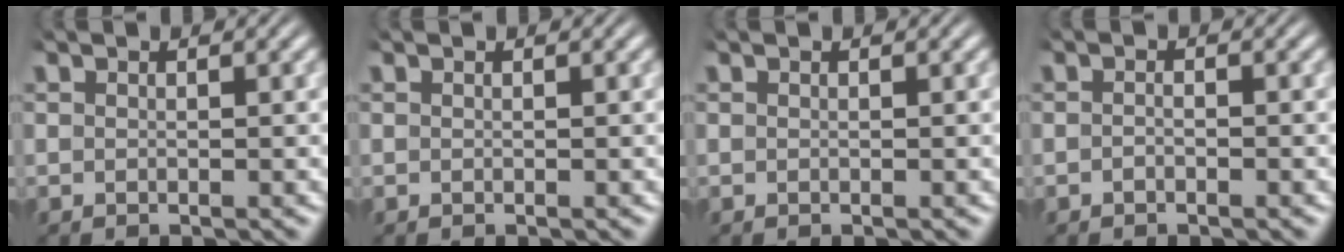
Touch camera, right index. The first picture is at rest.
{"total": 0.0}
{"total": 0.0}
{"total": 0.8, "force": [-0.7, 0.0, 0.3], "torque": [-0.007, -0.003, -0.013]}